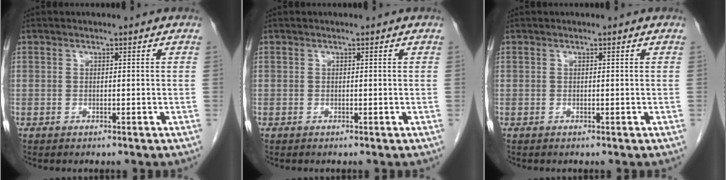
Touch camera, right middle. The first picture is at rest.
{"total": 0.0}
{"total": 0.0}